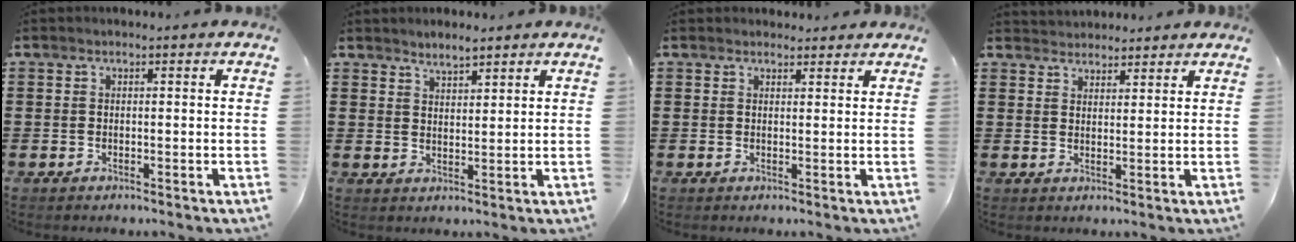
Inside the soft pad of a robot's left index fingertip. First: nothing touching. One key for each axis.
{"total": 2.4, "fx": 2.4, "fy": 0.2, "fz": 0.1, "tx": -0.007, "ty": -0.003, "tz": 0.046}
{"total": 1.6, "fx": 1.5, "fy": 0.6, "fz": 0.1, "tx": -0.005, "ty": 0.004, "tz": 0.030}
{"total": 2.5, "fx": 2.4, "fy": 0.4, "fz": -0.5, "tx": 0.001, "ty": -0.004, "tz": 0.046}